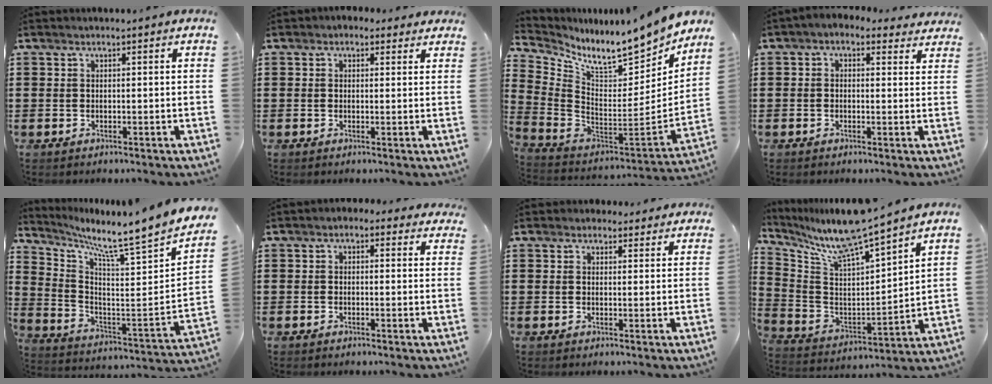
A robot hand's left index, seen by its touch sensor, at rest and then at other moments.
{"total": 1.5, "force": [0.9, 1.1, 0.4], "torque": [-0.011, 0.008, 0.017]}
{"total": 9.0, "force": [8.0, 1.1, 3.9], "torque": [-0.092, -0.081, 0.131]}
{"total": 1.4, "force": [0.3, 1.1, 0.8], "torque": [-0.021, 0.006, 0.002]}
{"total": 5.2, "force": [4.7, -1.0, 2.1], "torque": [-0.056, -0.078, 0.062]}
{"total": 1.3, "force": [0.0, 1.1, 0.6], "torque": [-0.016, 0.007, -0.002]}
{"total": 2.2, "force": [1.8, 1.1, 0.2], "torque": [-0.002, 0.002, 0.033]}
{"total": 9.4, "force": [8.5, 0.1, 4.0], "torque": [-0.114, -0.068, 0.142]}